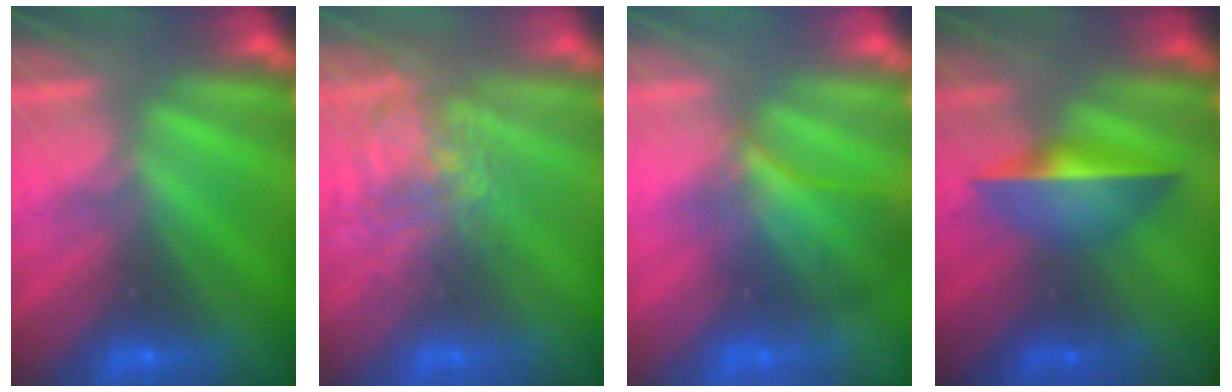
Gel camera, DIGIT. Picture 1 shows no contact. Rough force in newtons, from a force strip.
{"total": 3.7}
{"total": 3.7}
{"total": 1.7}